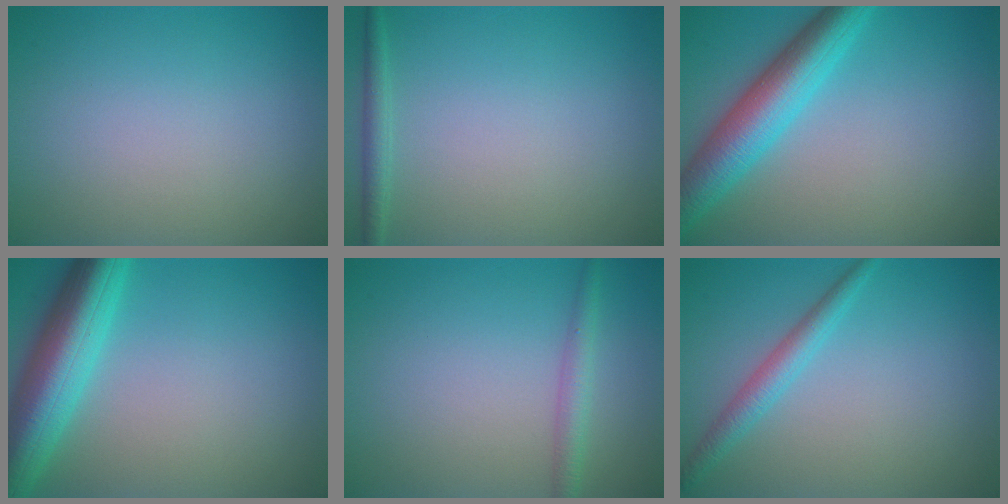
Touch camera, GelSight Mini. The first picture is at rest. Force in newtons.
{"total": 1.4, "press": 1.4, "slide": 0.1}
{"total": 6.5, "press": 6.5, "slide": 0.2}
{"total": 8.3, "press": 8.2, "slide": 0.4}
{"total": 2.0, "press": 2.0, "slide": 0.0}
{"total": 2.3, "press": 2.3, "slide": 0.2}